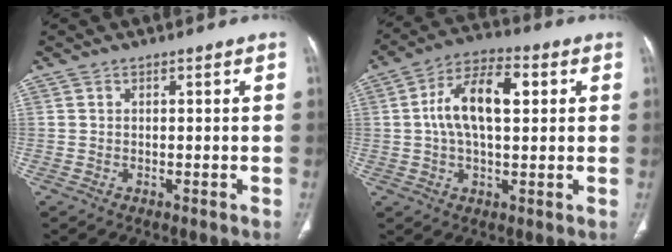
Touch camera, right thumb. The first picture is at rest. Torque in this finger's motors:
{"motor_torque": [1.61, 1.59, 1.07, -0.20, 0.17]}